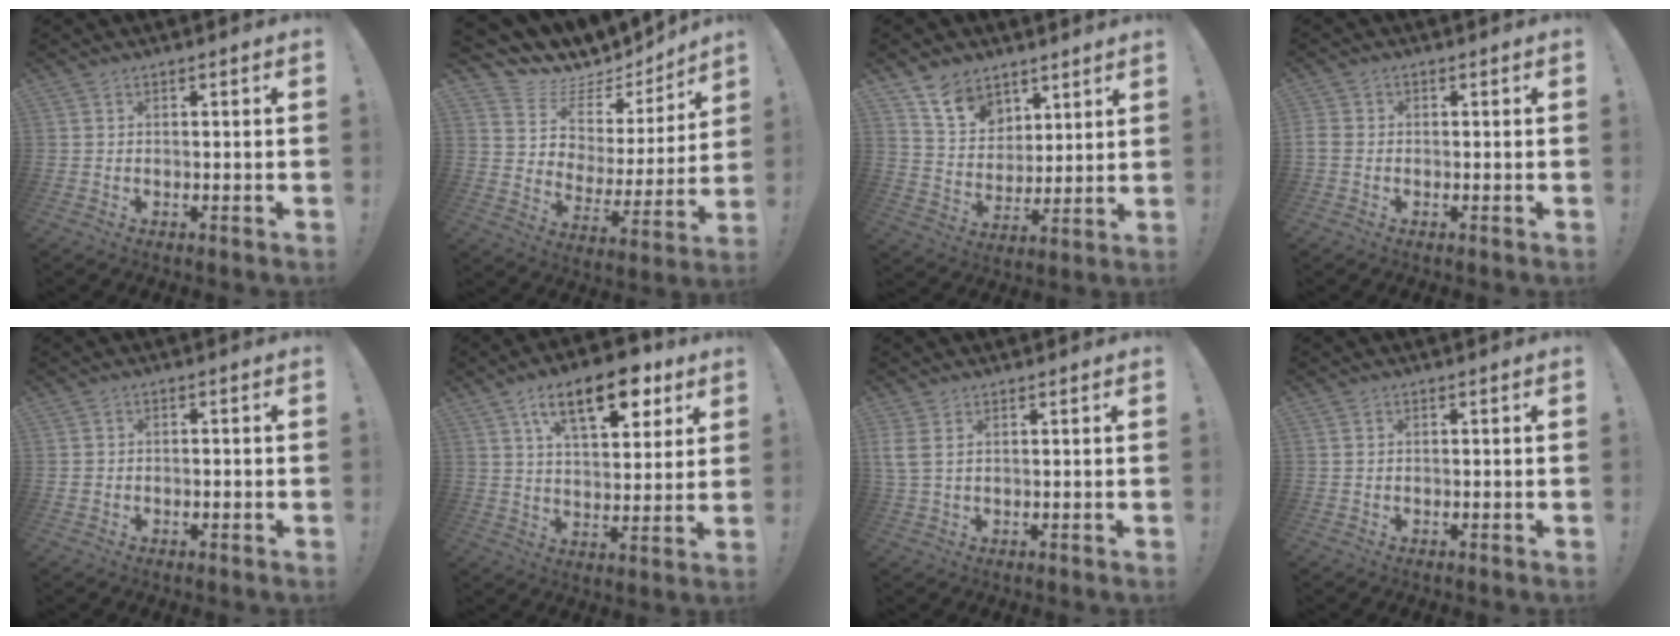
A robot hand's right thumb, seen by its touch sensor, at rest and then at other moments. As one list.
[{"total": 11.5, "force": [9.6, 6.1, 1.5], "torque": [-0.051, -0.087, 0.187]}, {"total": 11.5, "force": [8.0, 7.6, 3.3], "torque": [-0.068, -0.054, 0.160]}, {"total": 2.7, "force": [-0.5, 2.2, 1.6], "torque": [-0.035, 0.007, -0.008]}, {"total": 1.9, "force": [-1.1, 1.3, 0.7], "torque": [-0.012, 0.008, -0.018]}, {"total": 16.9, "force": [8.5, 7.7, 12.4], "torque": [-0.183, -0.028, 0.140]}, {"total": 4.1, "force": [1.7, 2.2, 3.0], "torque": [-0.078, -0.002, 0.034]}, {"total": 0.5, "force": [0.3, 0.4, 0.2], "torque": [-0.009, 0.003, 0.006]}]